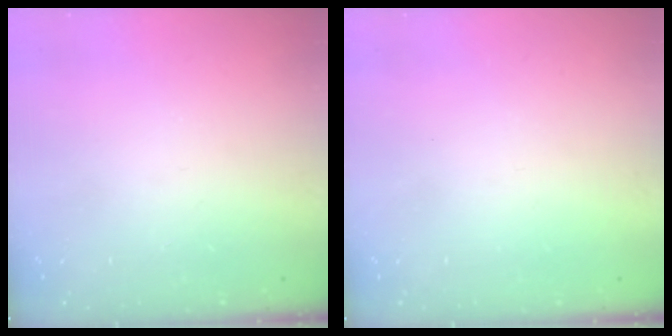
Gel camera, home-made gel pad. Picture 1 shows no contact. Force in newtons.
{"total": 0.9, "press": 0.8, "slide": 0.3}